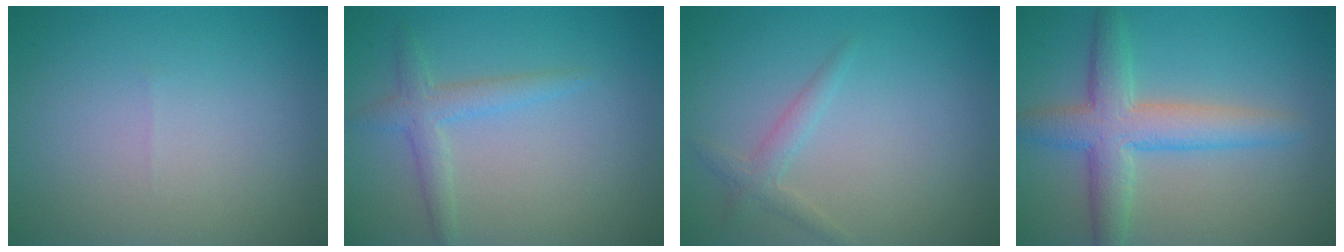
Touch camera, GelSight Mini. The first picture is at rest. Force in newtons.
{"total": 2.3, "press": 2.3, "slide": 0.1}
{"total": 1.6, "press": 1.6, "slide": 0.1}
{"total": 5.3, "press": 5.3, "slide": 0.2}